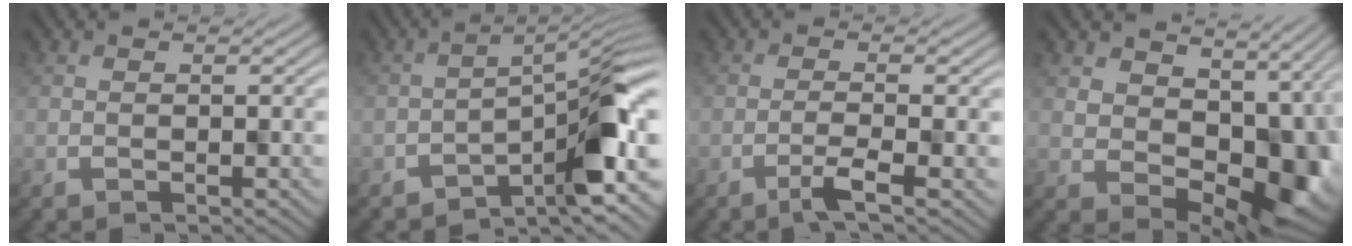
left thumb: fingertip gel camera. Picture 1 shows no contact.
{"total": 6.0, "force": [-2.4, 1.1, 5.4], "torque": [-0.070, 0.013, -0.047]}
{"total": 2.4, "force": [-0.9, 0.0, 2.3], "torque": [-0.035, 0.007, -0.033]}
{"total": 9.3, "force": [2.5, 6.3, 6.3], "torque": [-0.095, -0.027, 0.051]}